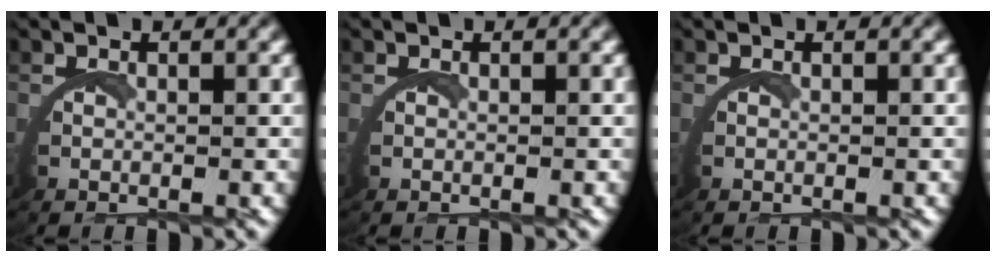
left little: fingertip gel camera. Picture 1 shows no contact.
{"total": 0.0}
{"total": 0.0}